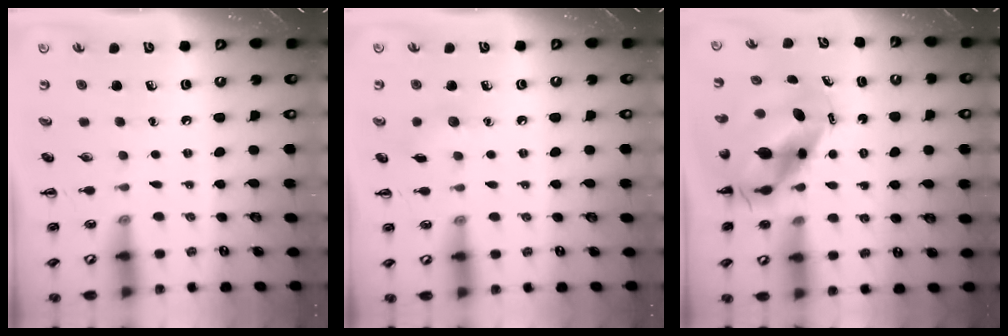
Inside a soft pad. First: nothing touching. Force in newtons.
{"total": 5.8, "press": 5.7, "slide": 1.1}
{"total": 8.2, "press": 8.0, "slide": 1.9}